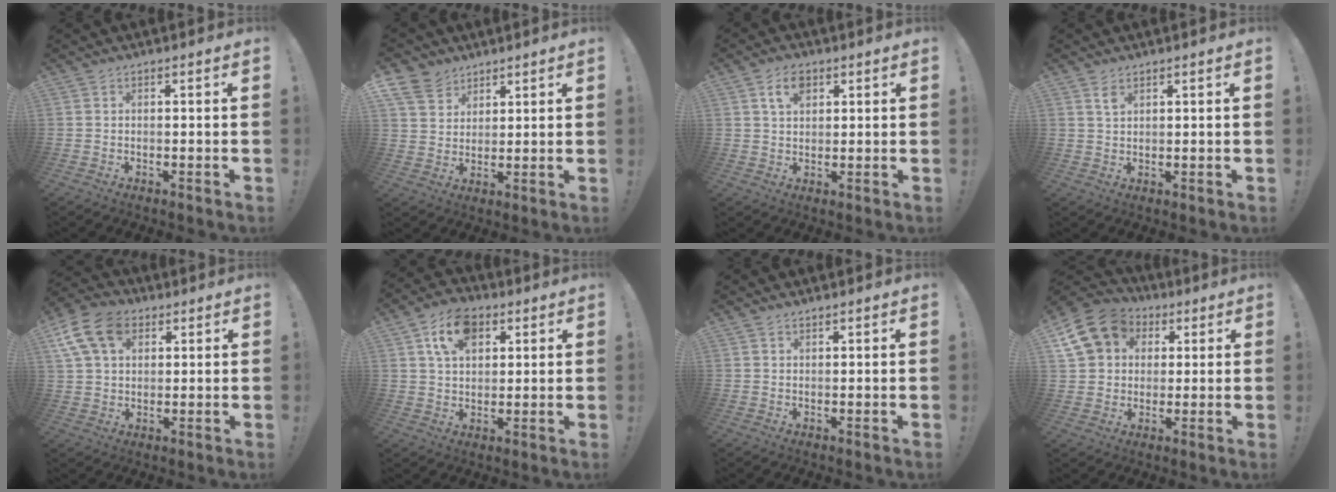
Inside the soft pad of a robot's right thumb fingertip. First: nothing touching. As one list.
[{"total": 8.4, "force": [5.8, 5.8, 2.0], "torque": [-0.039, -0.035, 0.116]}, {"total": 6.0, "force": [3.0, 3.6, 3.7], "torque": [-0.057, 0.000, 0.052]}, {"total": 2.5, "force": [1.5, 1.3, 1.4], "torque": [-0.019, -0.005, 0.025]}, {"total": 13.7, "force": [5.9, 9.4, 8.0], "torque": [-0.156, -0.015, 0.116]}, {"total": 11.4, "force": [5.4, 7.6, 6.5], "torque": [-0.102, -0.006, 0.102]}, {"total": 1.0, "force": [0.9, 0.4, 0.2], "torque": [0.000, -0.003, 0.017]}, {"total": 13.8, "force": [4.8, 11.5, 6.0], "torque": [-0.091, -0.016, 0.095]}]